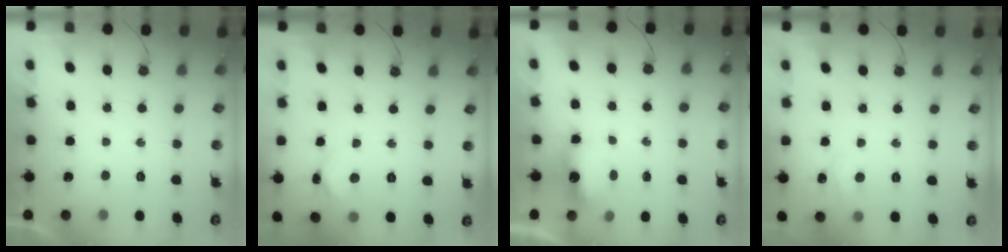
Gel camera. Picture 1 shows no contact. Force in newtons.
{"total": 3.6, "press": 3.6, "slide": 0.4}
{"total": 4.9, "press": 4.8, "slide": 0.6}
{"total": 6.8, "press": 6.7, "slide": 0.9}